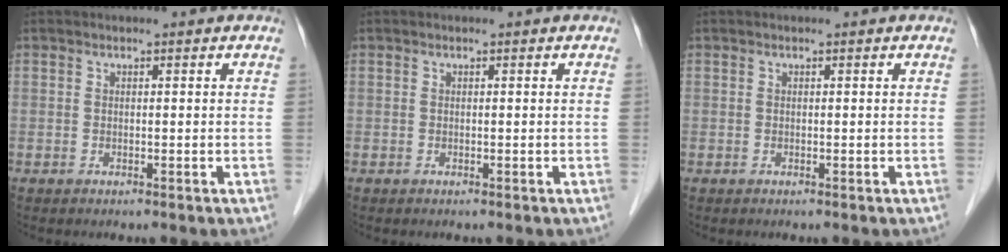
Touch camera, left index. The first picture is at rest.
{"total": 0.0}
{"total": 0.0}